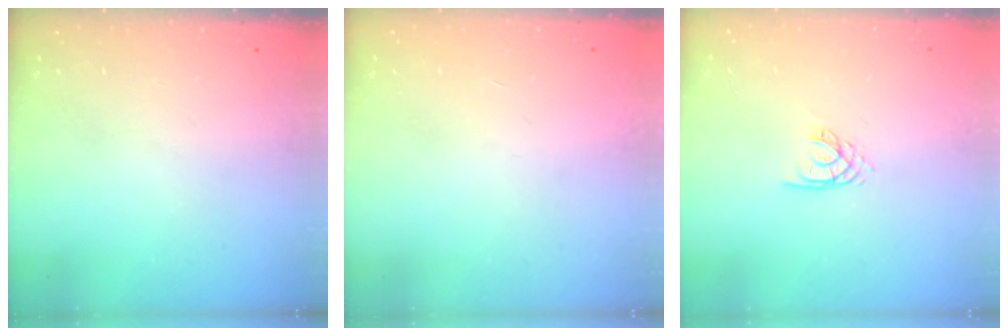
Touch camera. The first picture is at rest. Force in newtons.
{"total": 0.9, "press": 0.8, "slide": 0.2}
{"total": 2.1, "press": 2.1, "slide": 0.3}